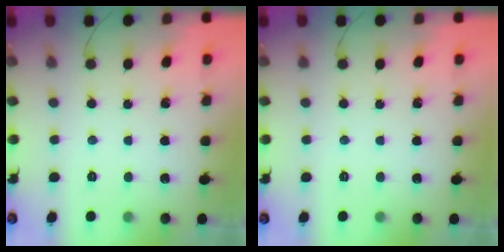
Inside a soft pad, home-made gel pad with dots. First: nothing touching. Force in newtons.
{"total": 0.0}